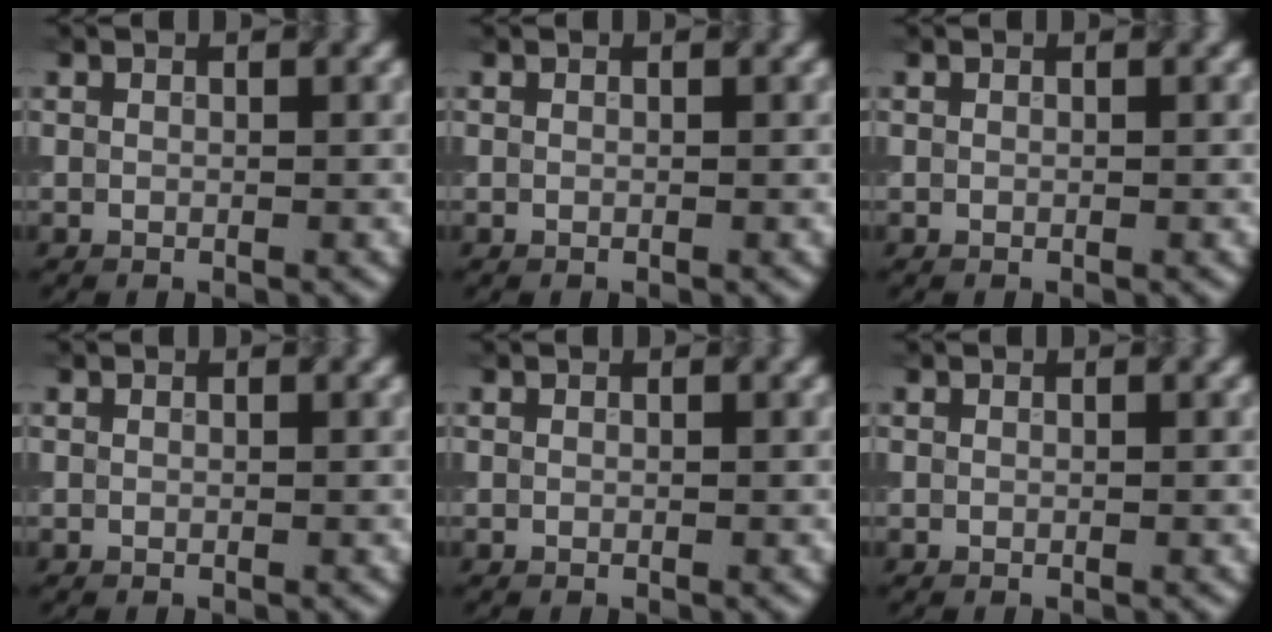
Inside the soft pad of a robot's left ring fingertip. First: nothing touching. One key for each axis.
{"total": 0.0}
{"total": 0.0}
{"total": 0.0}
{"total": 0.0}
{"total": 0.0}